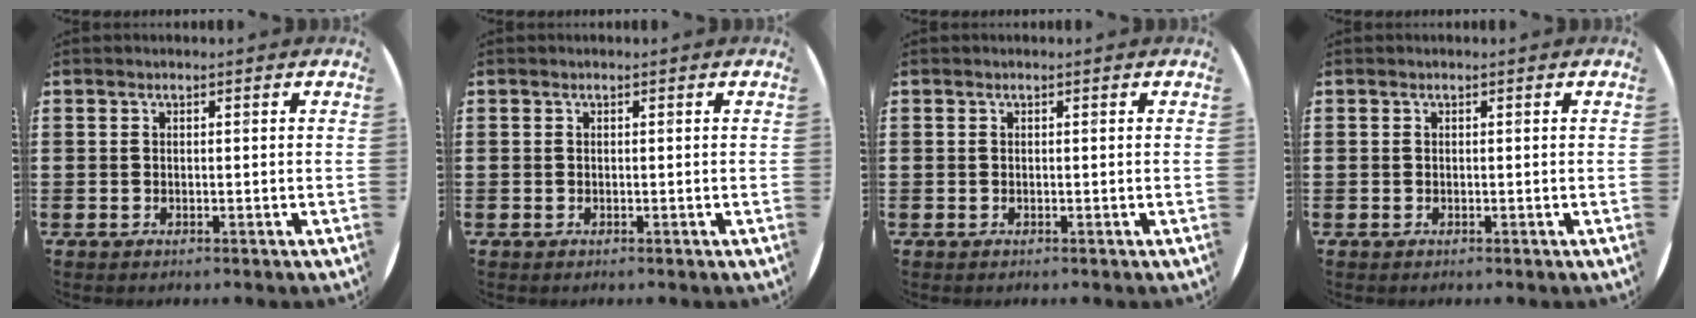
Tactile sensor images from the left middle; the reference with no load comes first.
{"total": 0.0}
{"total": 0.0}
{"total": 0.0}